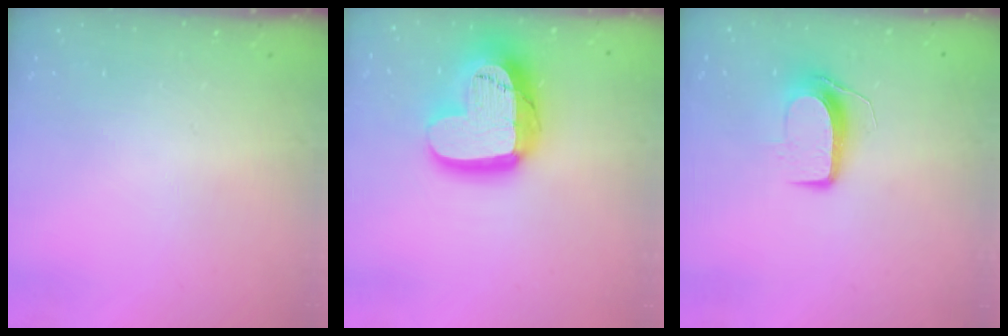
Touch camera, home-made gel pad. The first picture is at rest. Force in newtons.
{"total": 24.2, "press": 24.1, "slide": 1.8}
{"total": 8.9, "press": 8.9, "slide": 0.5}